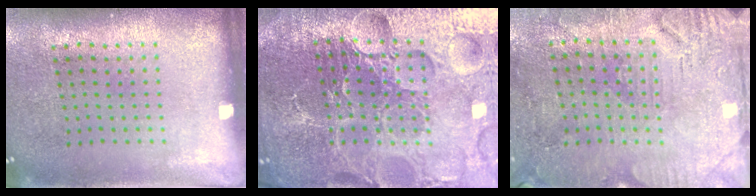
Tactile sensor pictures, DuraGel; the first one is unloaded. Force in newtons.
{"total": 6.5, "press": 5.8, "slide": 3.0}
{"total": 3.0, "press": 2.9, "slide": 0.8}